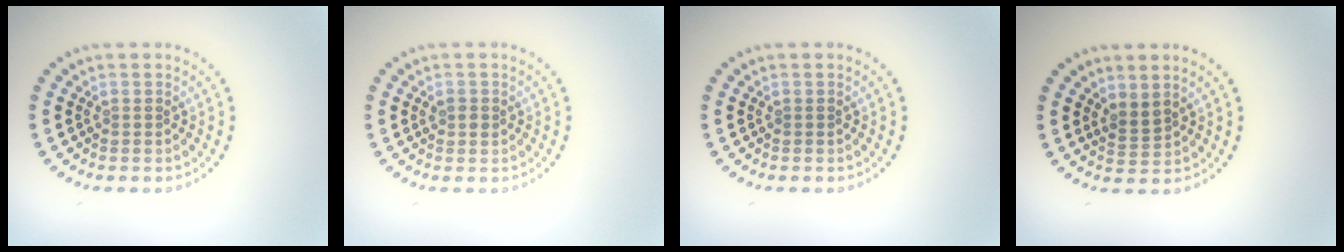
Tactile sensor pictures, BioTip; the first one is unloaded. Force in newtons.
{"total": 1.1, "press": 1.1, "slide": 0.2}
{"total": 0.0}
{"total": 1.6, "press": 1.2, "slide": 1.0}